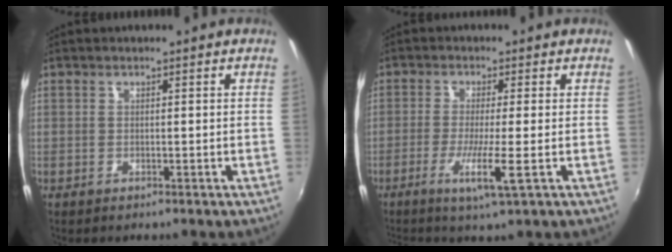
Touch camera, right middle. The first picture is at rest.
{"total": 5.3, "force": [-2.0, -1.0, 4.8], "torque": [-0.107, -0.013, -0.042]}